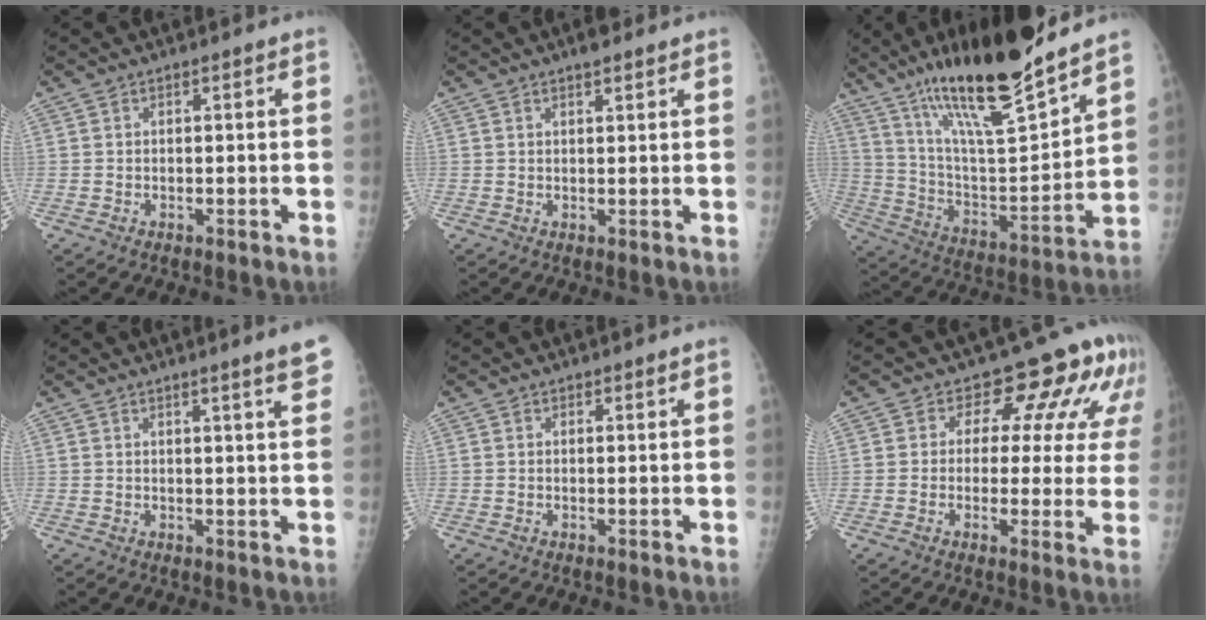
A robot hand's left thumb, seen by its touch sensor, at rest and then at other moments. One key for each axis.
{"total": 2.8, "fx": 2.1, "fy": 0.8, "fz": 1.7, "tx": -0.017, "ty": -0.009, "tz": 0.029}
{"total": 24.4, "fx": 17.9, "fy": 4.6, "fz": 15.9, "tx": -0.246, "ty": -0.081, "tz": 0.313}
{"total": 5.3, "fx": 3.6, "fy": -0.1, "fz": 3.8, "tx": -0.043, "ty": -0.015, "tz": 0.044}
{"total": 0.9, "fx": 0.8, "fy": 0.3, "fz": 0.4, "tx": -0.001, "ty": -0.005, "tz": 0.011}
{"total": 11.3, "fx": 6.4, "fy": 6.8, "fz": 6.4, "tx": -0.033, "ty": -0.025, "tz": 0.056}